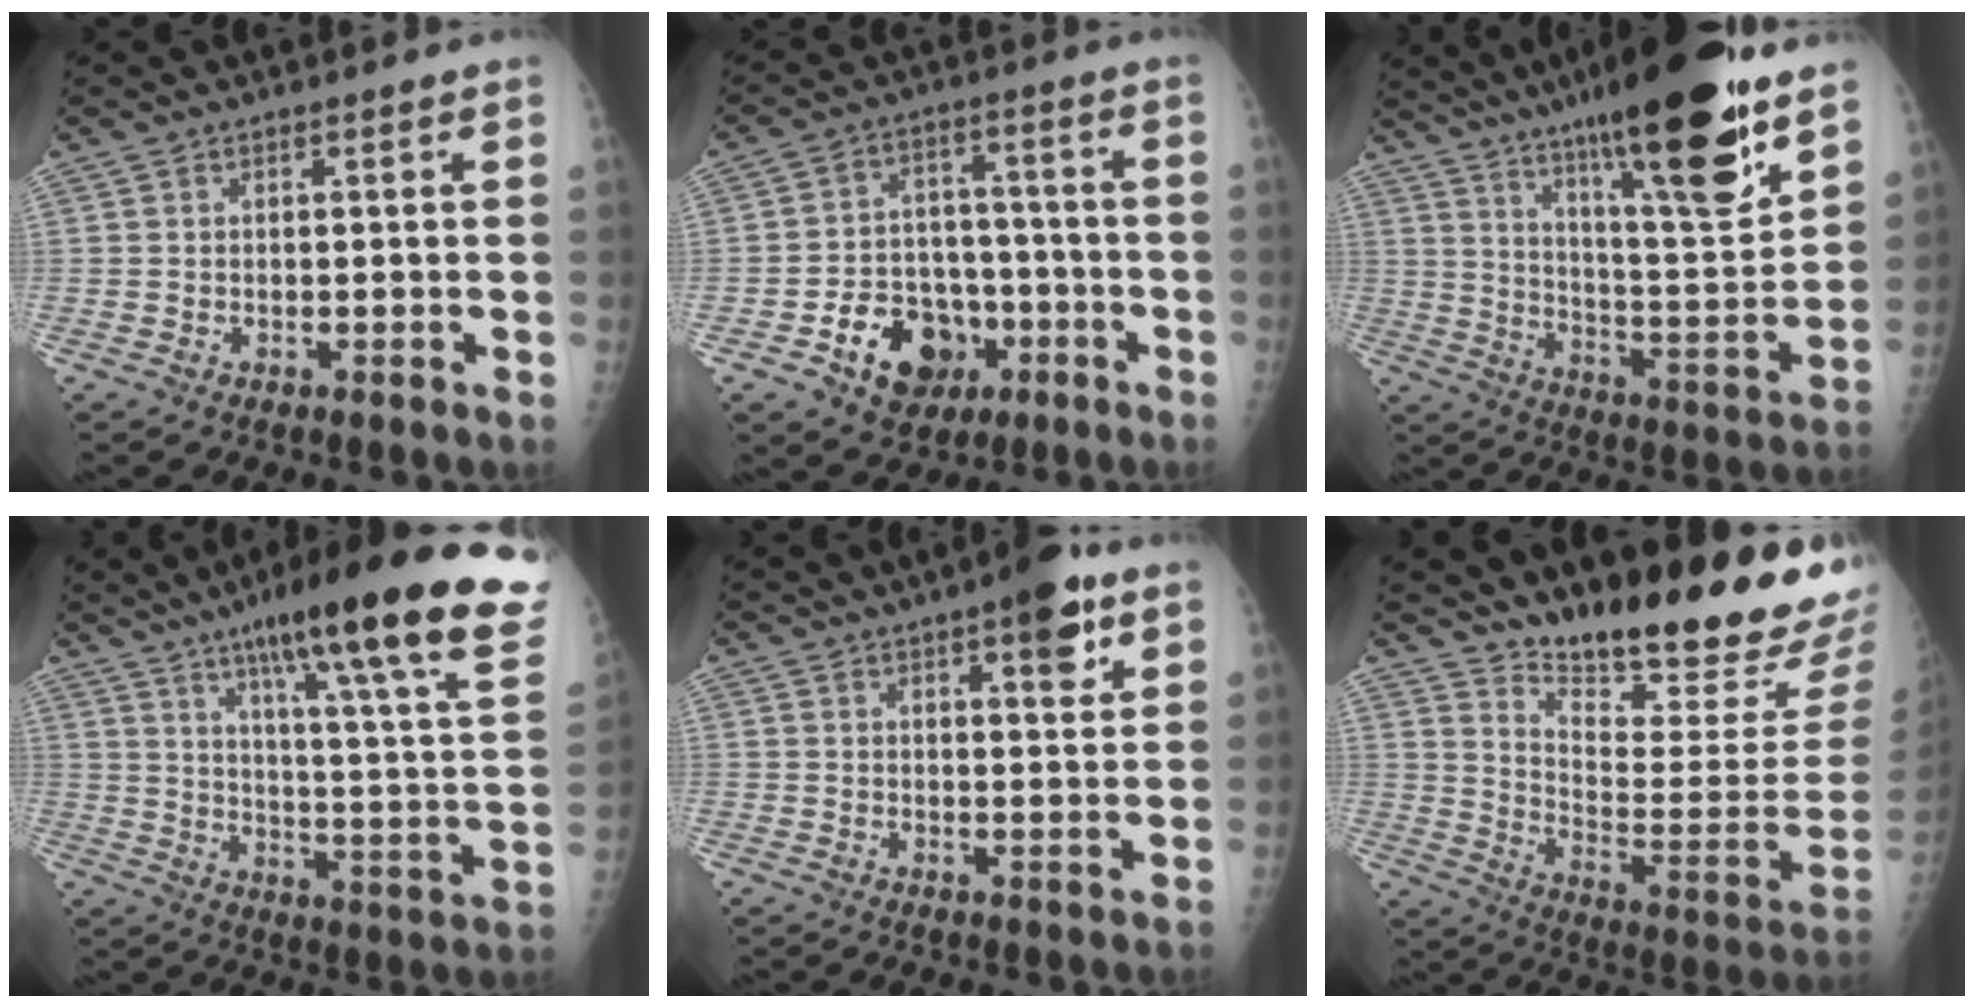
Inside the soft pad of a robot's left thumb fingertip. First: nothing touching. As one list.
[{"total": 12.8, "force": [-5.6, 9.6, 6.4], "torque": [-0.060, 0.038, -0.081]}, {"total": 24.6, "force": [16.0, 4.2, 18.3], "torque": [-0.270, -0.068, 0.260]}, {"total": 28.9, "force": [19.2, 3.2, 21.3], "torque": [-0.290, -0.069, 0.268]}, {"total": 7.9, "force": [4.4, 2.4, 6.1], "torque": [-0.068, -0.017, 0.056]}, {"total": 24.8, "force": [20.5, 4.9, 13.1], "torque": [-0.167, -0.147, 0.294]}]